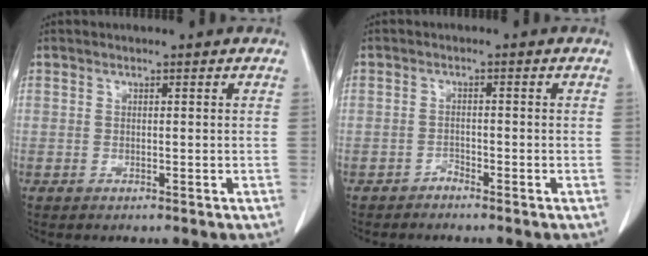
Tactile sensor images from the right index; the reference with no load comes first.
{"total": 1.1, "force": [-1.0, 0.3, 0.0], "torque": [0.005, 0.001, -0.020]}